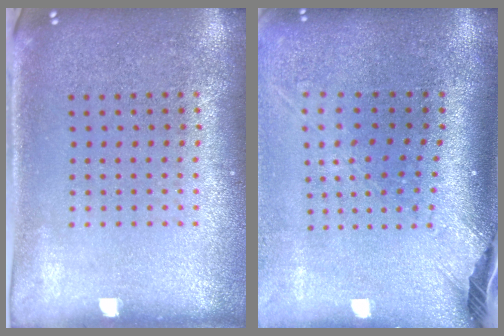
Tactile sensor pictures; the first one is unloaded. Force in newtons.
{"total": 2.6, "press": 1.8, "slide": 1.8}